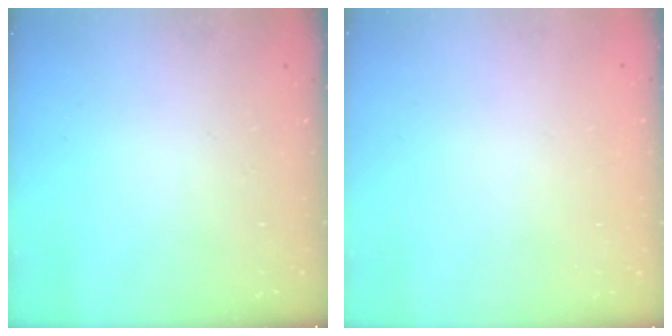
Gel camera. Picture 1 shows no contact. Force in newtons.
{"total": 2.0, "press": 2.0, "slide": 0.1}